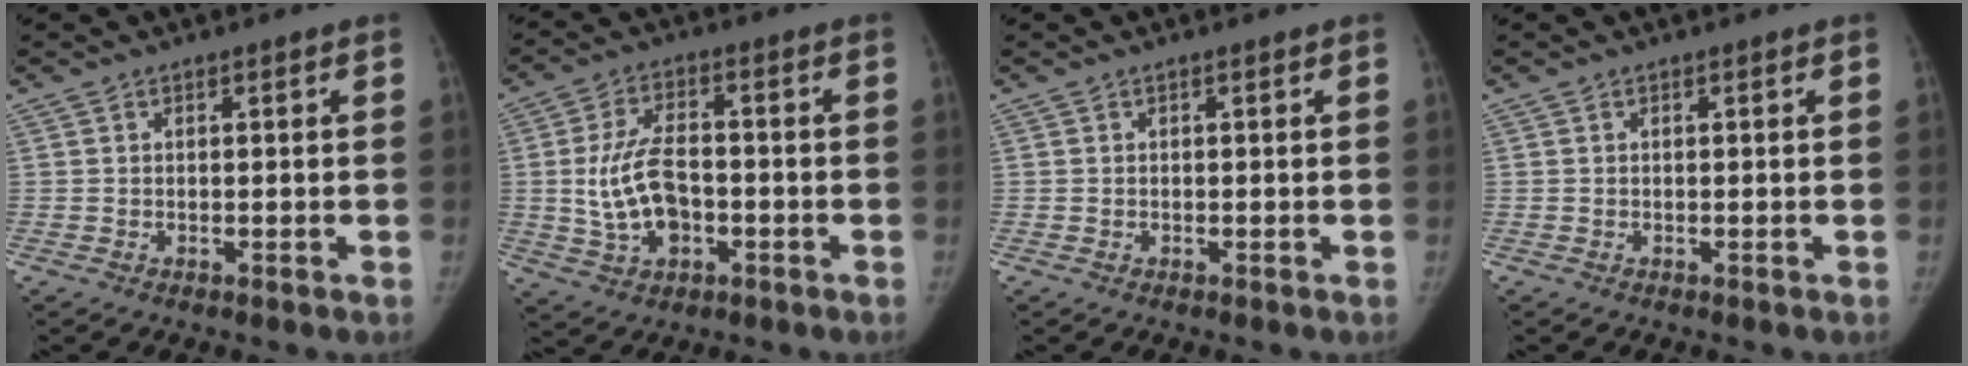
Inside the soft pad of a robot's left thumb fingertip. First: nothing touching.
{"total": 10.7, "force": [-1.6, 6.4, 8.4], "torque": [-0.150, 0.017, -0.026]}
{"total": 0.0}
{"total": 0.0}